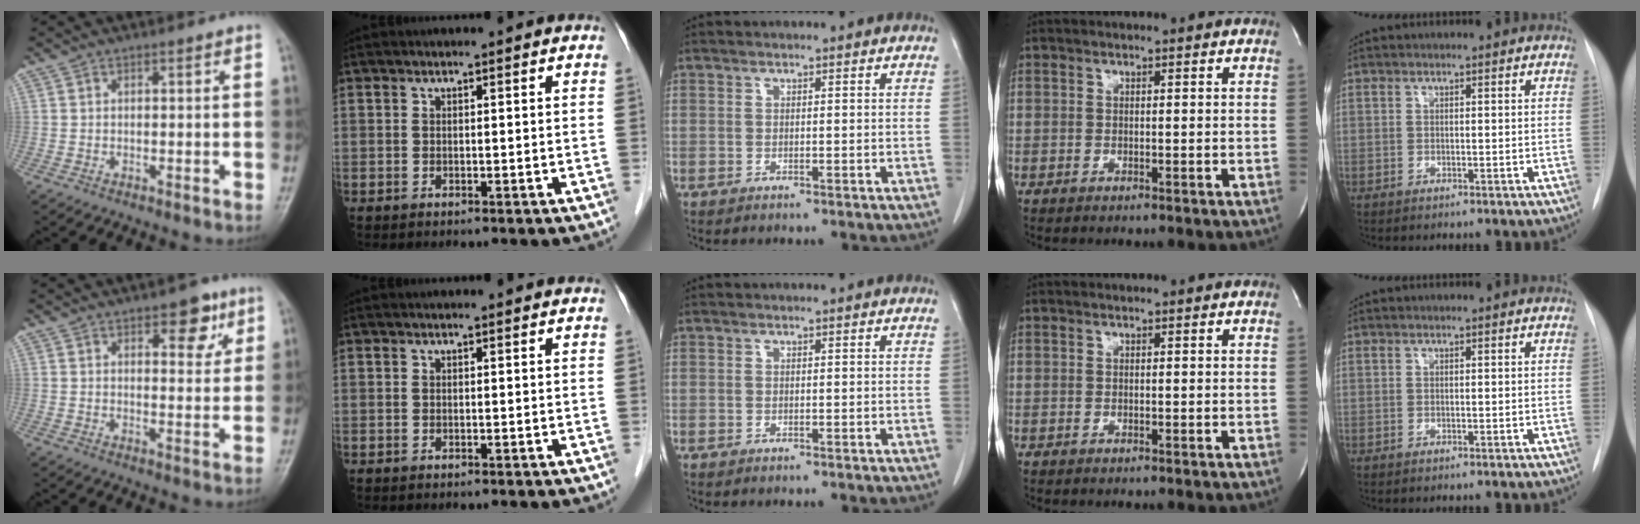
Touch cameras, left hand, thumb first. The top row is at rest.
{"thumb": {"total": 7.1, "force": [3.8, 3.4, 4.9], "torque": [-0.035, -0.017, 0.046]}, "index": {"total": 1.4, "force": [1.4, 0.2, 0.3], "torque": [-0.013, 0.008, 0.013]}}